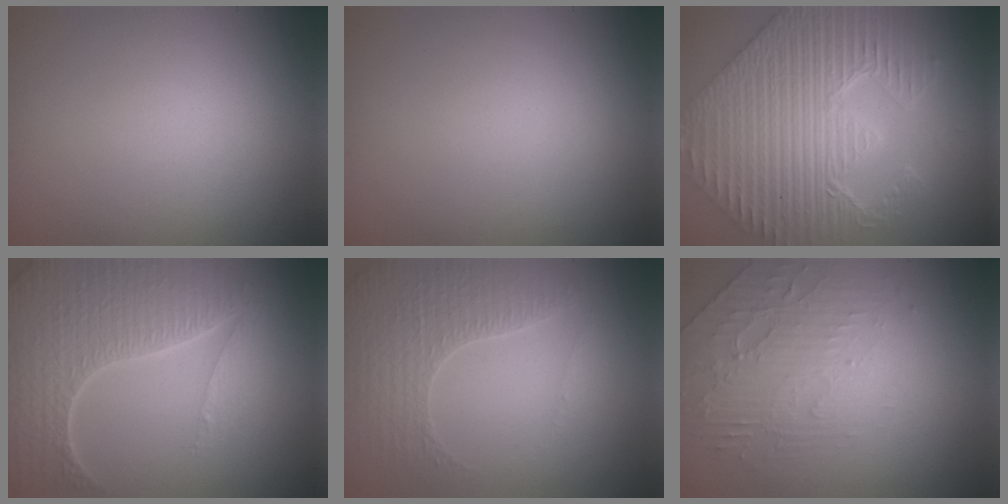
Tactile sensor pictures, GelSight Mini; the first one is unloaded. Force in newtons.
{"total": 0.0}
{"total": 9.5, "press": 7.4, "slide": 6.0}
{"total": 7.4, "press": 5.4, "slide": 5.1}
{"total": 3.4, "press": 3.4, "slide": 0.6}
{"total": 2.5, "press": 1.8, "slide": 1.6}